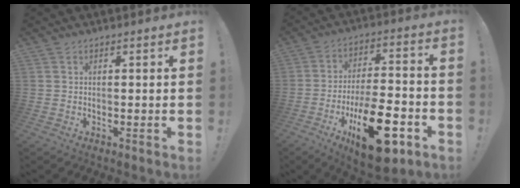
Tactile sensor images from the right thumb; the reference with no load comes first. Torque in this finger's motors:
{"motor_torque": [2.41, 2.60, 1.77, -0.99, 0.66]}